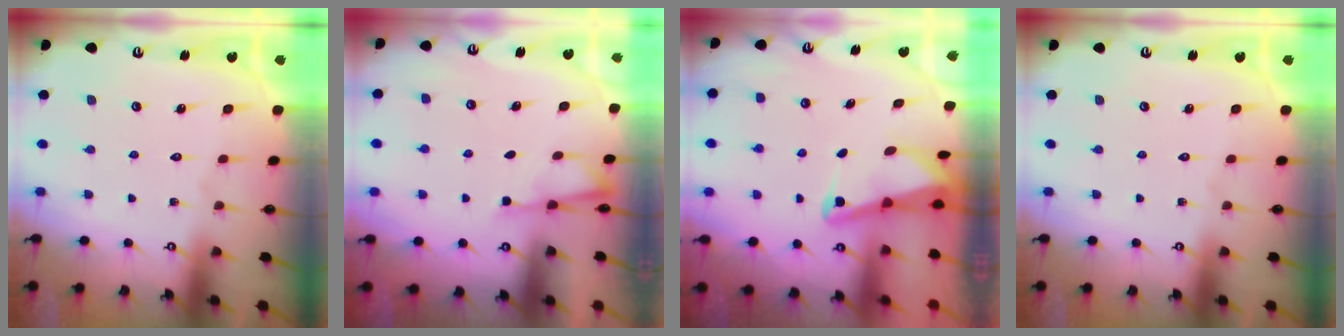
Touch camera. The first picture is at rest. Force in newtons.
{"total": 2.5, "press": 2.4, "slide": 0.4}
{"total": 2.3, "press": 2.2, "slide": 0.2}
{"total": 0.0}